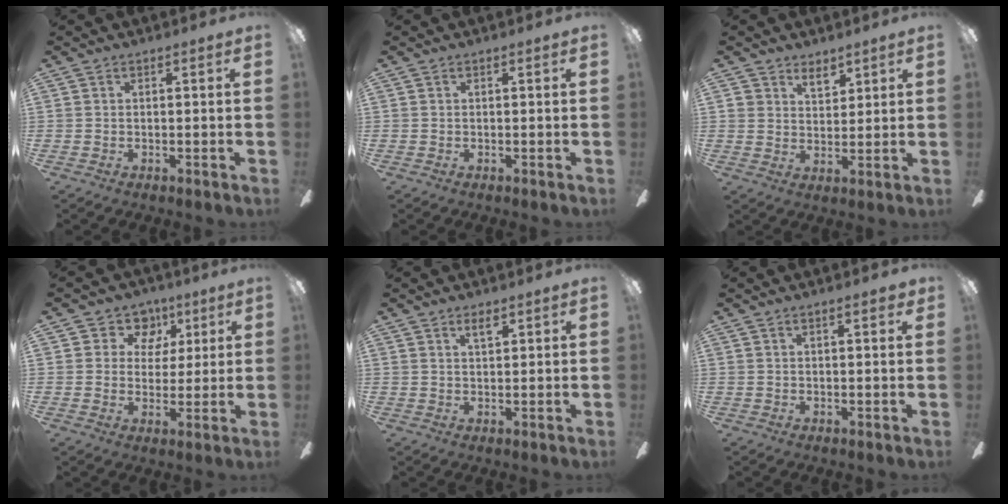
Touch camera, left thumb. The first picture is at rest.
{"total": 0.0}
{"total": 6.5, "force": [5.0, 4.1, 0.7], "torque": [-0.013, -0.024, 0.093]}
{"total": 8.2, "force": [4.0, 6.8, 2.3], "torque": [-0.035, -0.019, 0.071]}
{"total": 2.7, "force": [2.0, 0.8, 1.6], "torque": [-0.028, -0.003, 0.034]}
{"total": 2.6, "force": [1.5, 0.5, 2.1], "torque": [-0.029, -0.002, 0.020]}